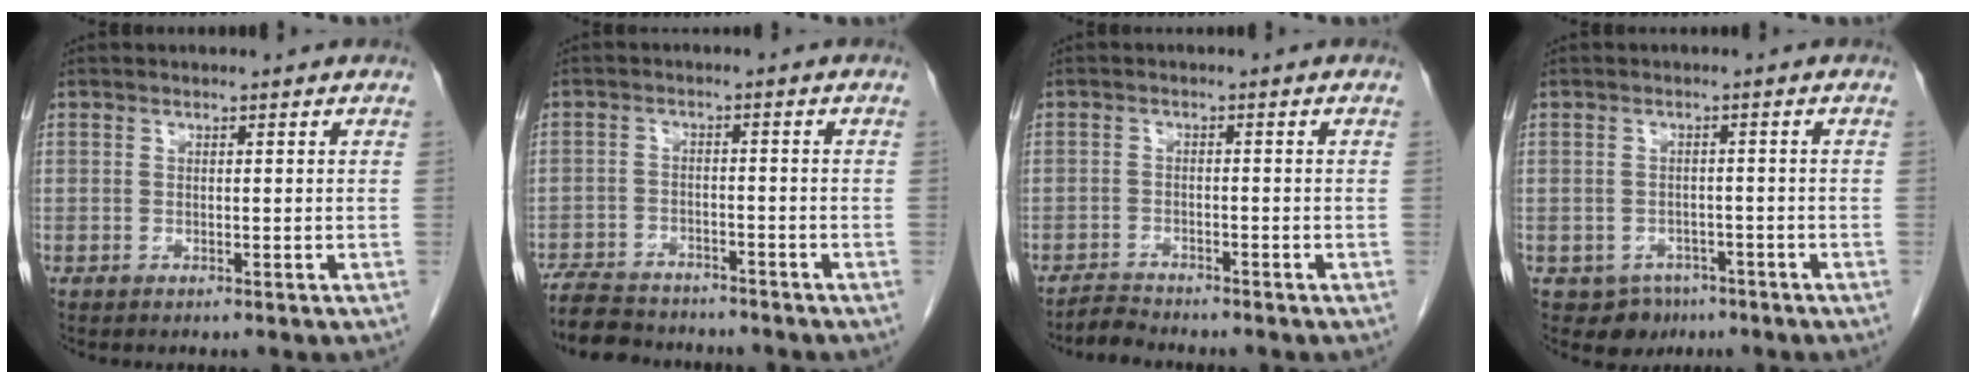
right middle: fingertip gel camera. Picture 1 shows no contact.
{"total": 9.6, "force": [-8.7, 2.8, 2.9], "torque": [-0.049, -0.001, -0.133]}
{"total": 2.1, "force": [-2.1, -0.1, -0.3], "torque": [0.008, -0.012, -0.037]}
{"total": 4.0, "force": [-2.6, 3.0, 0.6], "torque": [-0.006, 0.008, -0.031]}